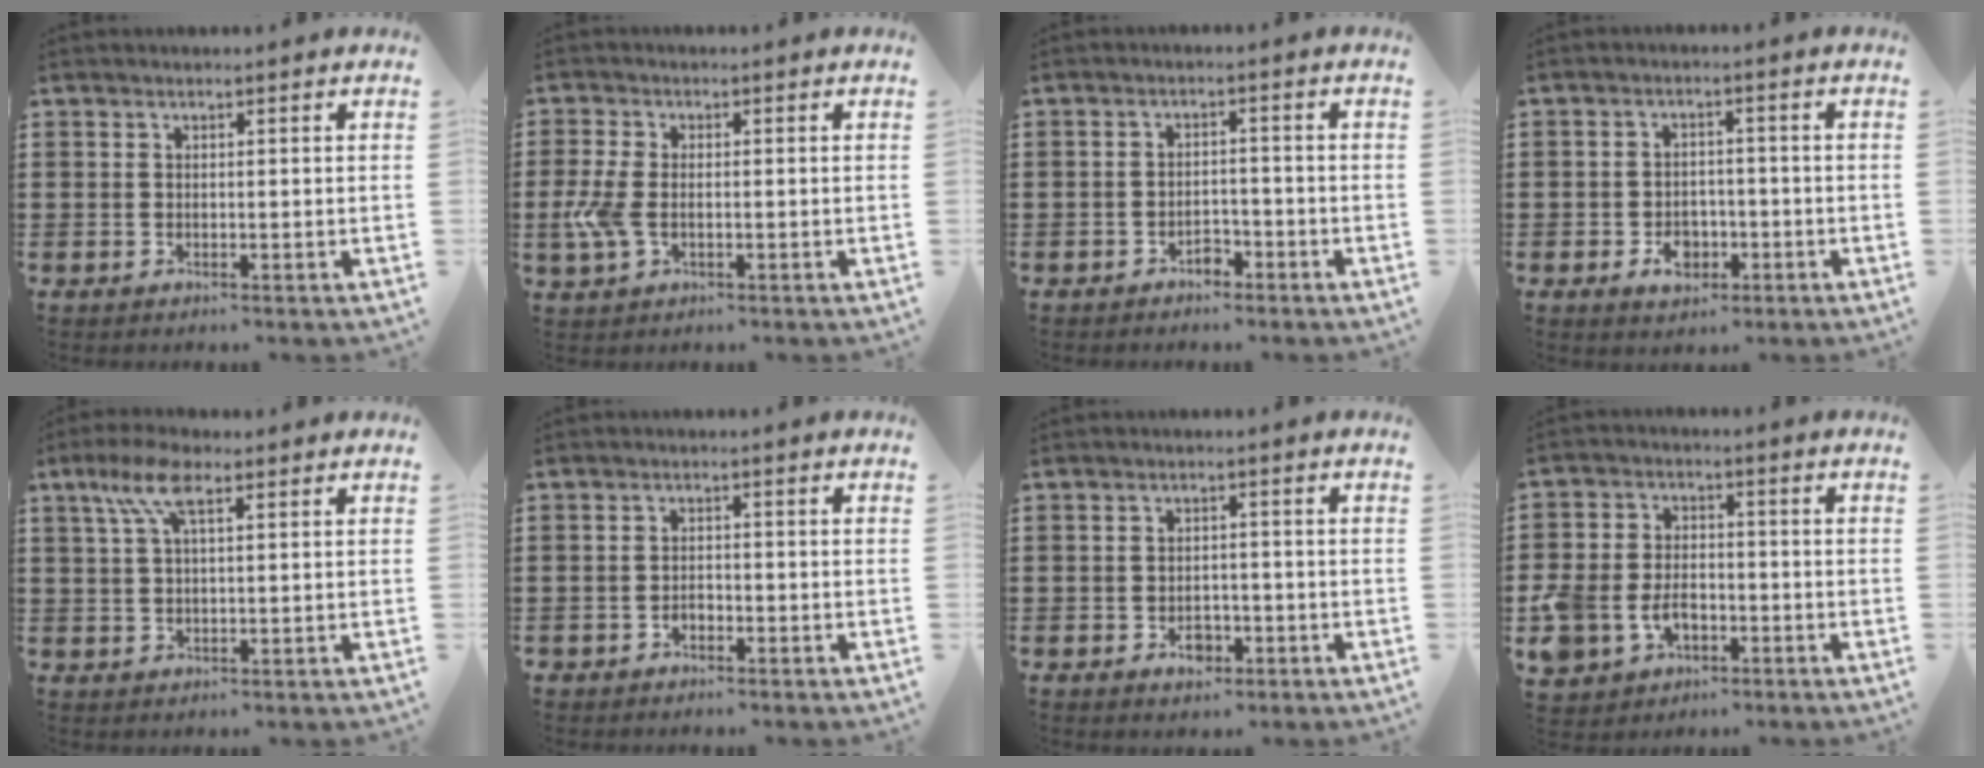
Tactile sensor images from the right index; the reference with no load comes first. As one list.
[{"total": 5.2, "force": [-1.1, 2.8, 4.2], "torque": [-0.109, -0.010, -0.025]}, {"total": 2.4, "force": [-2.0, 0.9, 0.9], "torque": [-0.021, 0.000, -0.041]}, {"total": 4.2, "force": [-1.7, 2.9, 2.5], "torque": [-0.040, 0.001, -0.032]}, {"total": 6.3, "force": [3.0, 2.0, 5.1], "torque": [-0.110, 0.009, 0.052]}, {"total": 1.4, "force": [-1.1, 0.7, 0.3], "torque": [-0.009, -0.001, -0.024]}, {"total": 3.1, "force": [-1.5, 2.0, 1.8], "torque": [-0.027, -0.004, -0.029]}, {"total": 7.0, "force": [-2.6, 5.2, 3.8], "torque": [-0.110, 0.005, -0.053]}]